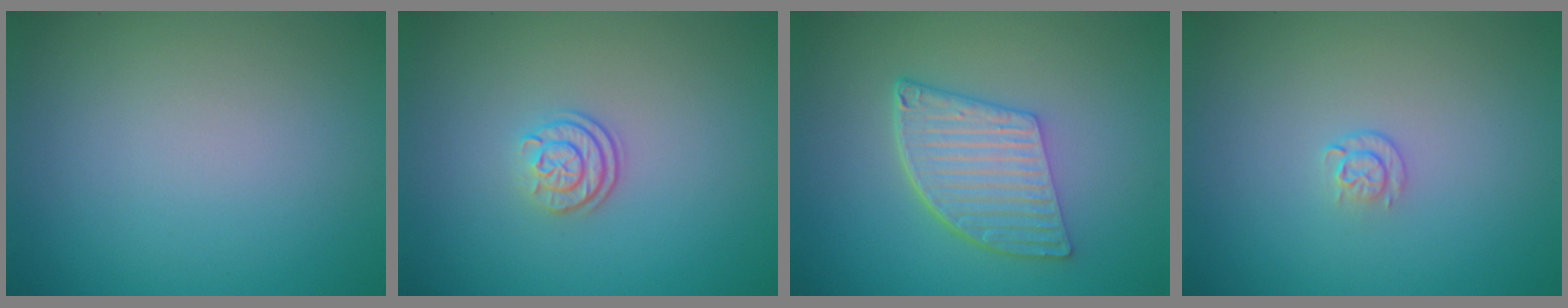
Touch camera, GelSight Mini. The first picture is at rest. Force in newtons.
{"total": 2.4, "press": 1.8, "slide": 1.5}
{"total": 5.5, "press": 4.1, "slide": 3.7}
{"total": 1.1, "press": 0.6, "slide": 0.9}